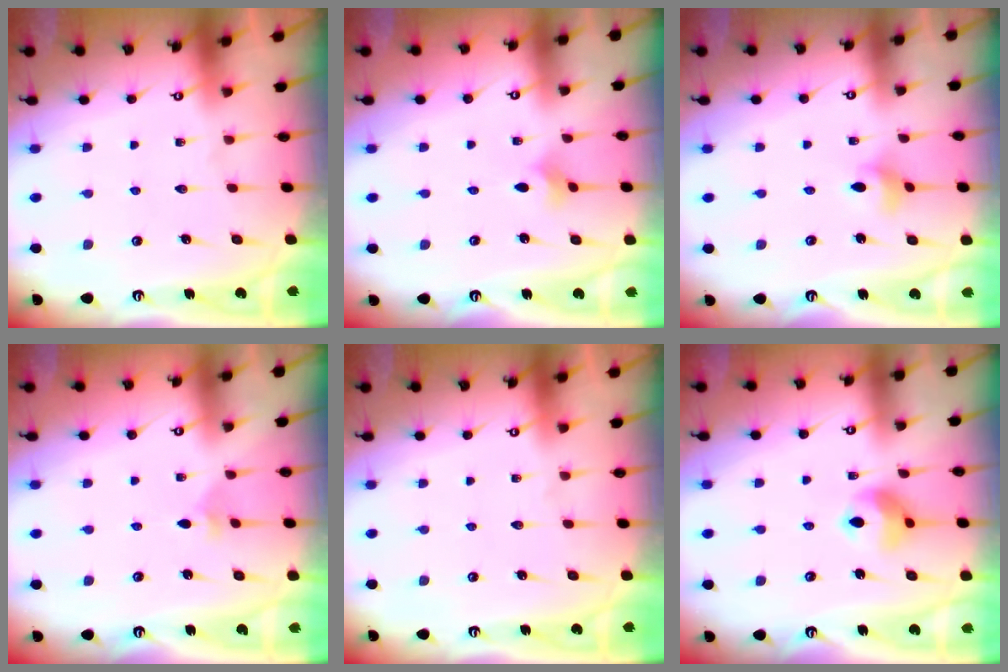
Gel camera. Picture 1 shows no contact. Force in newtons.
{"total": 2.1, "press": 2.0, "slide": 0.5}
{"total": 2.8, "press": 2.8, "slide": 0.3}
{"total": 1.9, "press": 1.9, "slide": 0.3}
{"total": 0.0}
{"total": 9.6, "press": 9.5, "slide": 1.3}